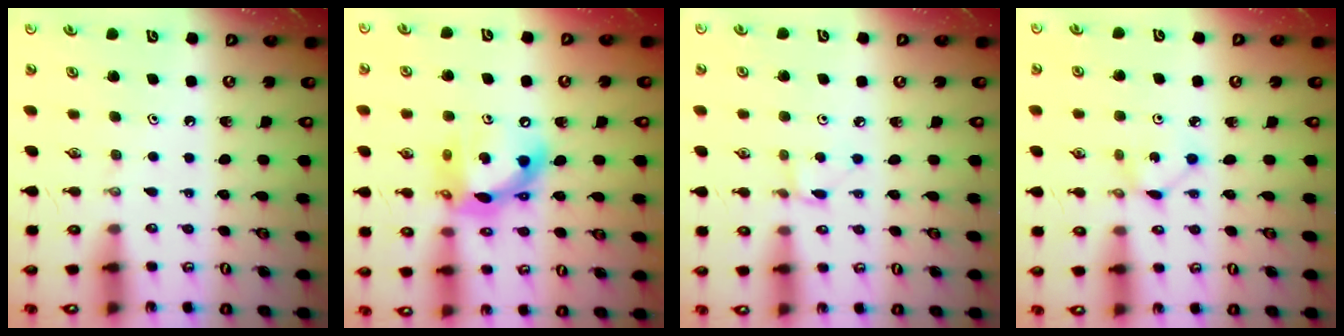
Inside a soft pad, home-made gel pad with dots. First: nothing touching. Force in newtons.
{"total": 13.0, "press": 12.9, "slide": 1.4}
{"total": 2.0, "press": 2.0, "slide": 0.2}
{"total": 1.9, "press": 1.9, "slide": 0.2}